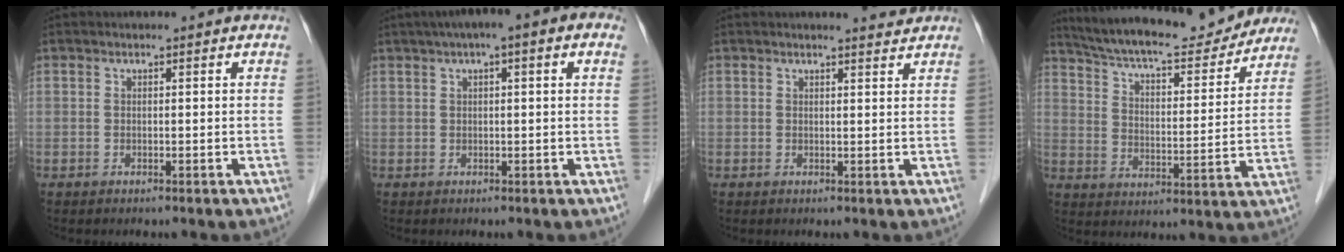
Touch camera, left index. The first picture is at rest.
{"total": 8.1, "force": [4.0, 1.6, 6.9], "torque": [-0.095, 0.045, 0.051]}
{"total": 2.0, "force": [2.0, -0.1, 0.1], "torque": [-0.006, -0.009, 0.023]}
{"total": 20.8, "force": [18.8, 4.0, 8.1], "torque": [-0.134, 0.005, 0.267]}